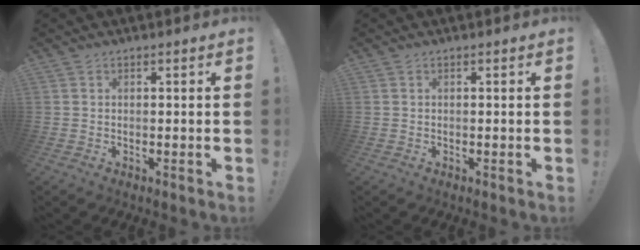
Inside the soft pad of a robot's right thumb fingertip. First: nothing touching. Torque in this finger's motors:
{"motor_torque": [-0.05, 0.12, -0.15, 0.12, 0.05]}